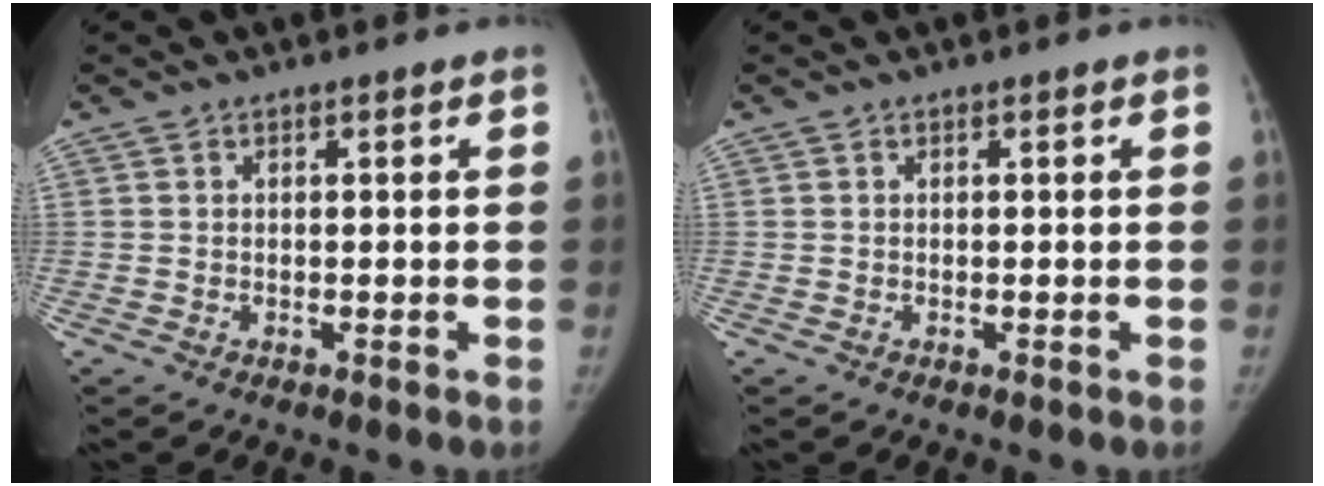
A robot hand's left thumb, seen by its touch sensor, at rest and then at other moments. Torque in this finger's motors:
{"motor_torque": [-0.18, -0.02, -0.30, 0.13, -0.03]}